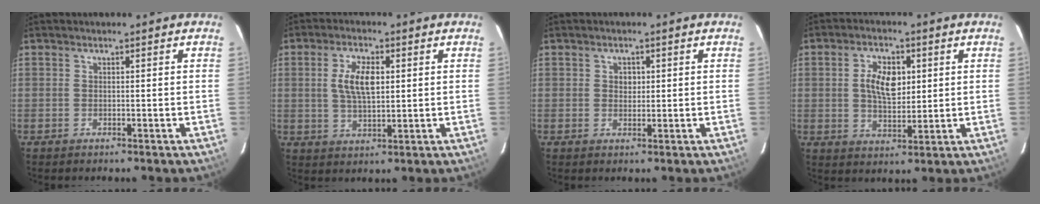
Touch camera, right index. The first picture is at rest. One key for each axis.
{"total": 6.9, "fx": 1.4, "fy": 3.0, "fz": 6.0, "tx": -0.113, "ty": 0.005, "tz": 0.028}
{"total": 1.8, "fx": 0.4, "fy": 1.6, "fz": 0.7, "tx": -0.007, "ty": 0.006, "tz": 0.006}
{"total": 7.6, "fx": 1.6, "fy": 4.2, "fz": 6.1, "tx": -0.111, "ty": 0.009, "tz": 0.031}